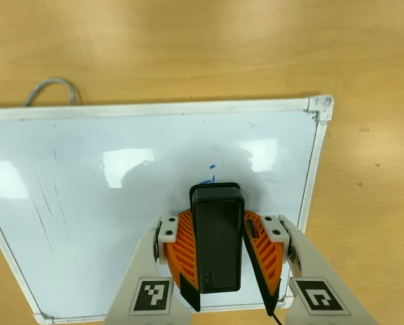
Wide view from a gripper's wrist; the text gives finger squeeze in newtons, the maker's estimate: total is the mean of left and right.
{"total": 12.6, "left": 14.4, "right": 10.7}